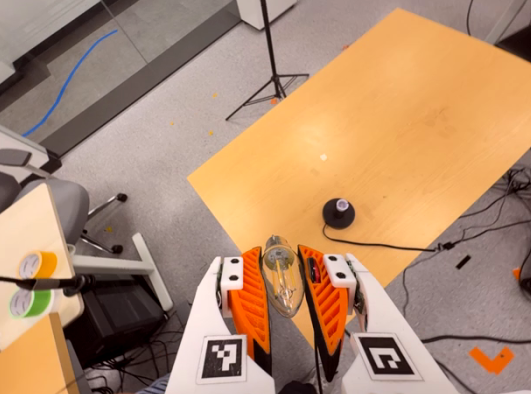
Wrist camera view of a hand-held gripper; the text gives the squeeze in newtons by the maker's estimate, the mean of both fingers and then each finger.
{"total": 21.2, "left": 23.0, "right": 19.4}